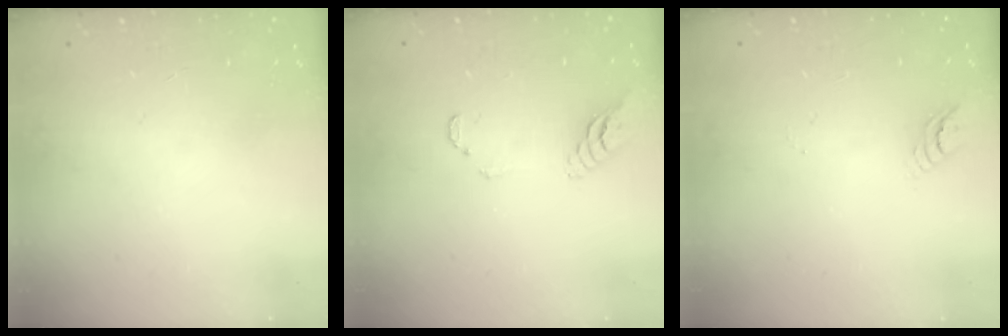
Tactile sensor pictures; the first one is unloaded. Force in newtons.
{"total": 5.4, "press": 5.4, "slide": 0.4}
{"total": 3.4, "press": 3.4, "slide": 0.4}